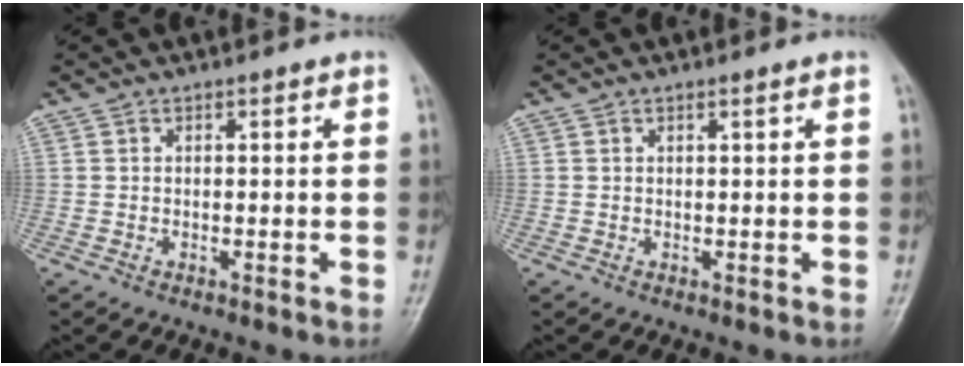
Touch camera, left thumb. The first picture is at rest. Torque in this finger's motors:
{"motor_torque": [-0.15, -0.03, 0.00, 0.00, 0.01]}